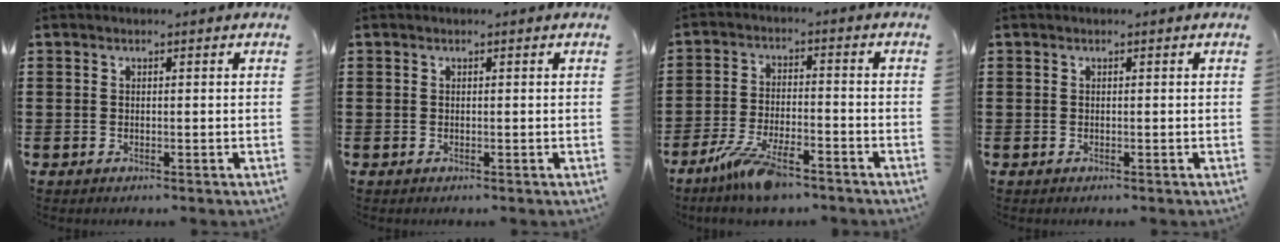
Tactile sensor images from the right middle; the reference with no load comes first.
{"total": 0.0}
{"total": 8.4, "force": [-5.9, 1.9, 5.6], "torque": [-0.124, -0.007, -0.113]}
{"total": 0.0}